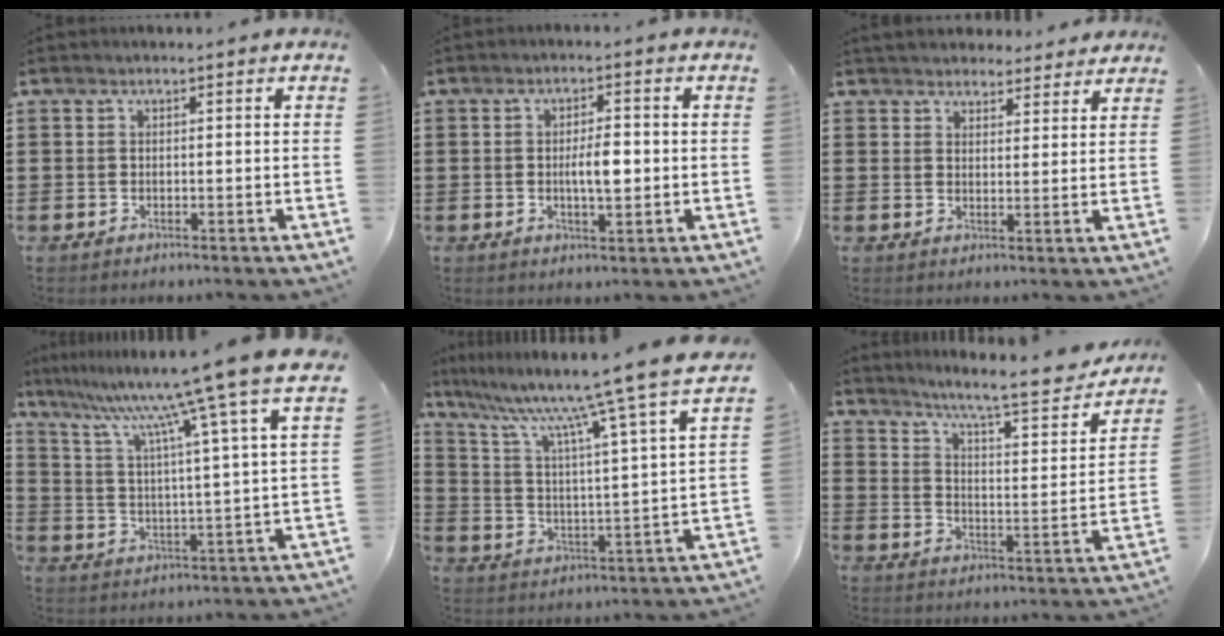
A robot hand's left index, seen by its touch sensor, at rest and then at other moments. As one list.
[{"total": 4.4, "force": [-0.2, 1.4, 4.1], "torque": [-0.066, 0.000, -0.007]}, {"total": 3.7, "force": [3.5, 1.2, -0.1], "torque": [-0.003, -0.010, 0.065]}, {"total": 11.8, "force": [10.1, -1.4, 5.8], "torque": [-0.146, -0.073, 0.157]}, {"total": 9.9, "force": [8.4, -1.3, 5.1], "torque": [-0.127, -0.071, 0.125]}, {"total": 8.7, "force": [7.4, 0.1, 4.5], "torque": [-0.101, -0.052, 0.117]}]